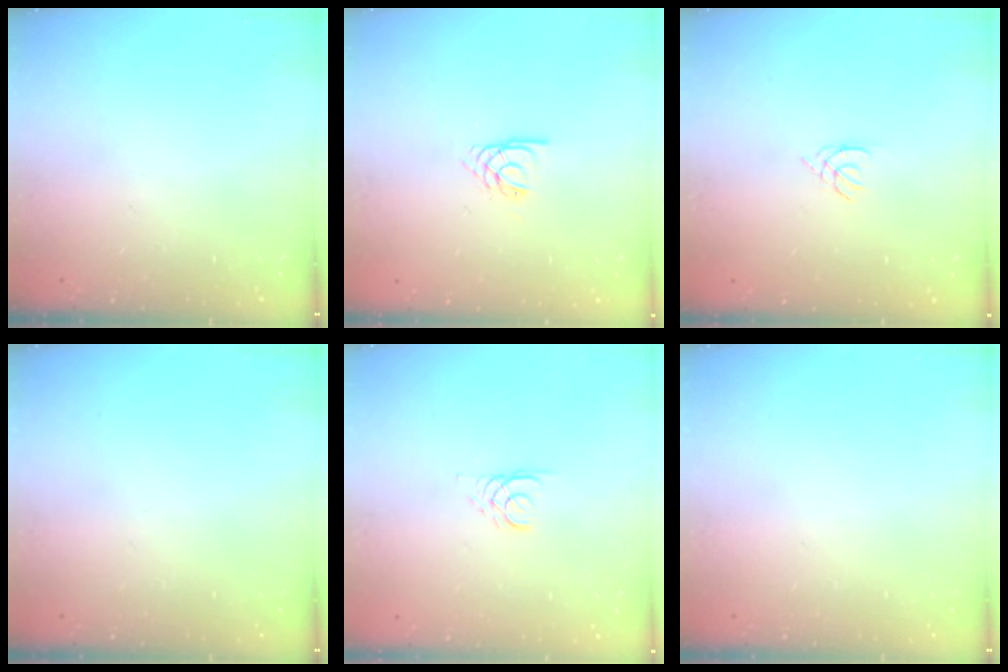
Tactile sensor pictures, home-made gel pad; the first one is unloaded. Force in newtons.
{"total": 3.2, "press": 3.2, "slide": 0.5}
{"total": 1.1, "press": 1.0, "slide": 0.3}
{"total": 0.0}
{"total": 2.6, "press": 2.6, "slide": 0.3}
{"total": 0.0}